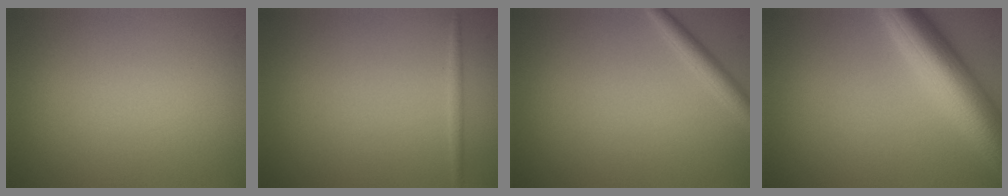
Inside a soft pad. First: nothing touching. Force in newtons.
{"total": 0.7, "press": 0.7, "slide": 0.0}
{"total": 1.9, "press": 1.9, "slide": 0.0}
{"total": 7.7, "press": 7.7, "slide": 0.2}